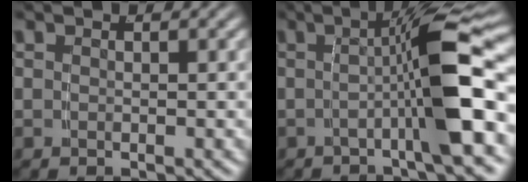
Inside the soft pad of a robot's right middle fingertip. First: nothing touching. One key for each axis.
{"total": 6.7, "fx": -0.9, "fy": 0.2, "fz": 6.7, "tx": -0.100, "ty": 0.018, "tz": -0.014}